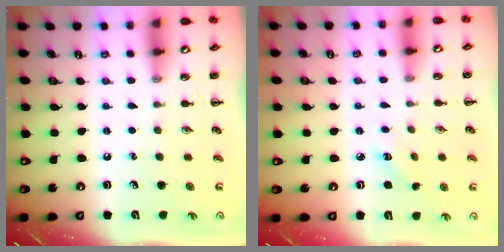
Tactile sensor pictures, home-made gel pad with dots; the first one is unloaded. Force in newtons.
{"total": 2.3, "press": 2.2, "slide": 0.6}